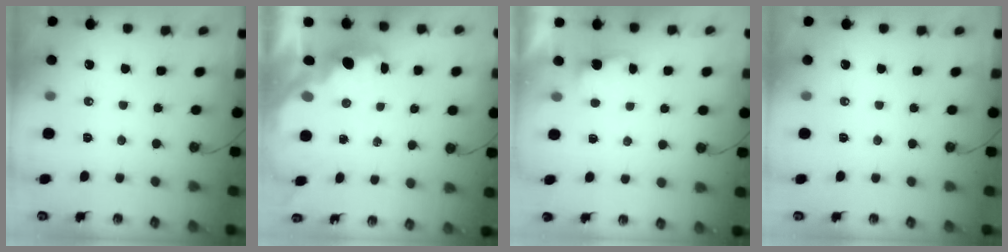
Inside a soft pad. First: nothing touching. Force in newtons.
{"total": 2.8, "press": 2.8, "slide": 0.5}
{"total": 2.6, "press": 2.4, "slide": 0.9}
{"total": 0.0}